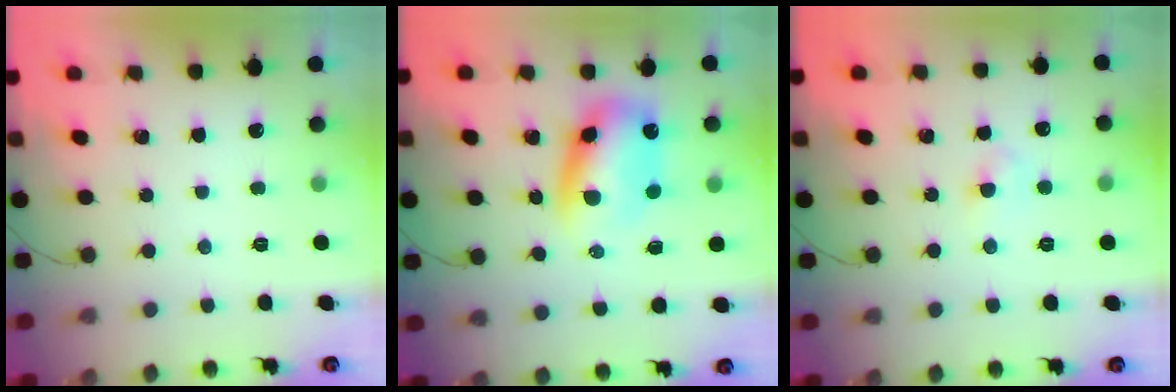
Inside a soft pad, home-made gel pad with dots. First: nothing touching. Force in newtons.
{"total": 8.7, "press": 8.5, "slide": 2.1}
{"total": 3.7, "press": 3.5, "slide": 1.2}